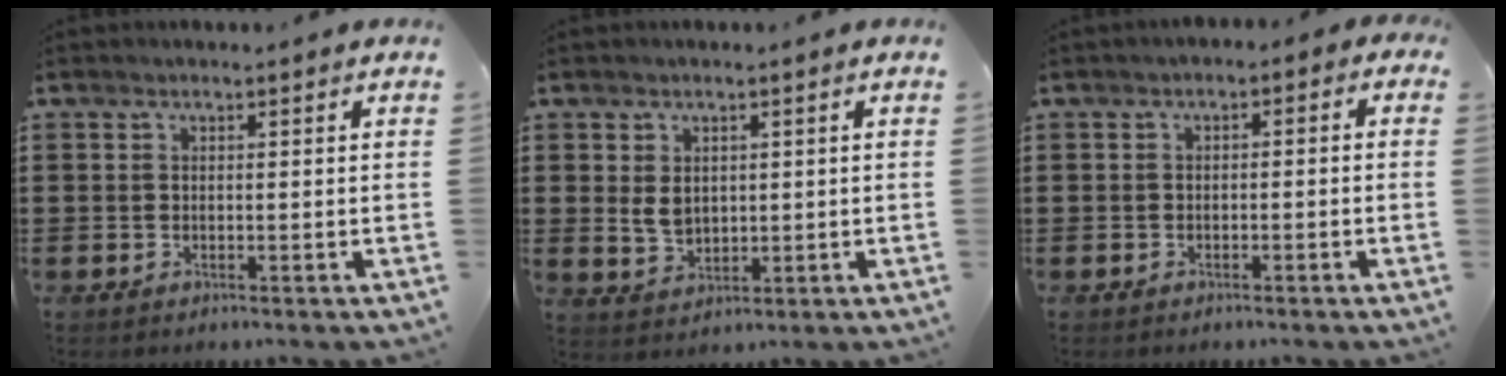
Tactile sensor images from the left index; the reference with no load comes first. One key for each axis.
{"total": 3.4, "fx": 0.8, "fy": 2.5, "fz": 2.1, "tx": -0.039, "ty": 0.006, "tz": 0.012}
{"total": 1.8, "fx": -1.7, "fy": 0.6, "fz": 0.2, "tx": -0.011, "ty": 0.005, "tz": -0.037}